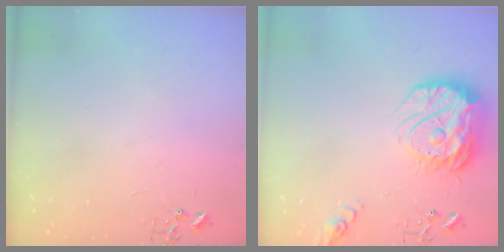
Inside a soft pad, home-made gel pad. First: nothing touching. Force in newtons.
{"total": 18.2, "press": 18.1, "slide": 1.7}